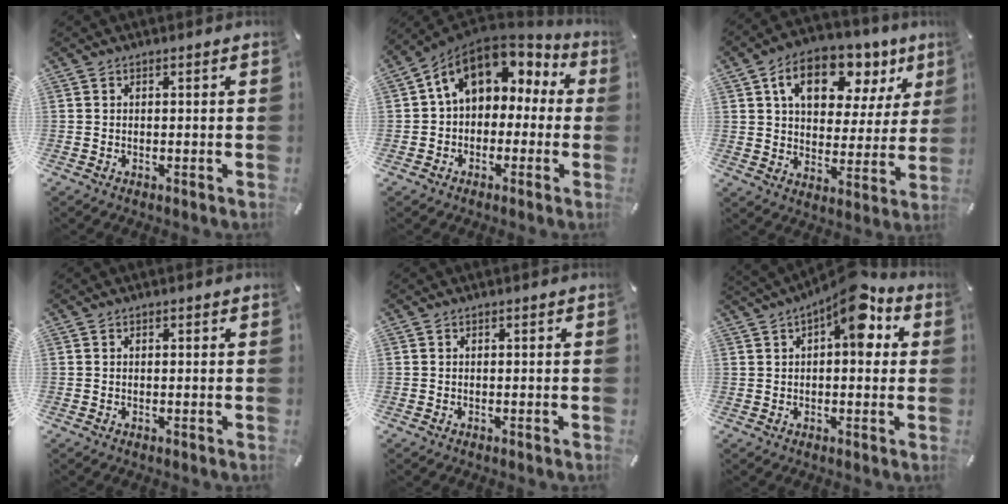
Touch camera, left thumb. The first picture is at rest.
{"total": 11.5, "force": [4.1, 8.4, 6.7], "torque": [-0.114, -0.007, 0.075]}
{"total": 14.0, "force": [7.6, 9.0, 7.6], "torque": [-0.114, -0.034, 0.131]}
{"total": 0.0}
{"total": 0.0}
{"total": 11.6, "force": [5.1, 5.0, 9.1], "torque": [-0.122, -0.022, 0.082]}